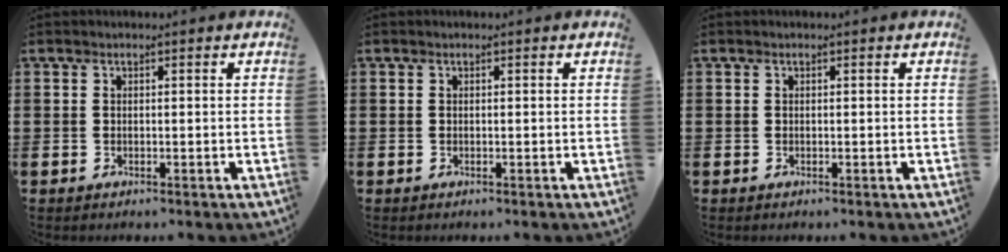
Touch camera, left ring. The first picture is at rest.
{"total": 0.0}
{"total": 0.0}